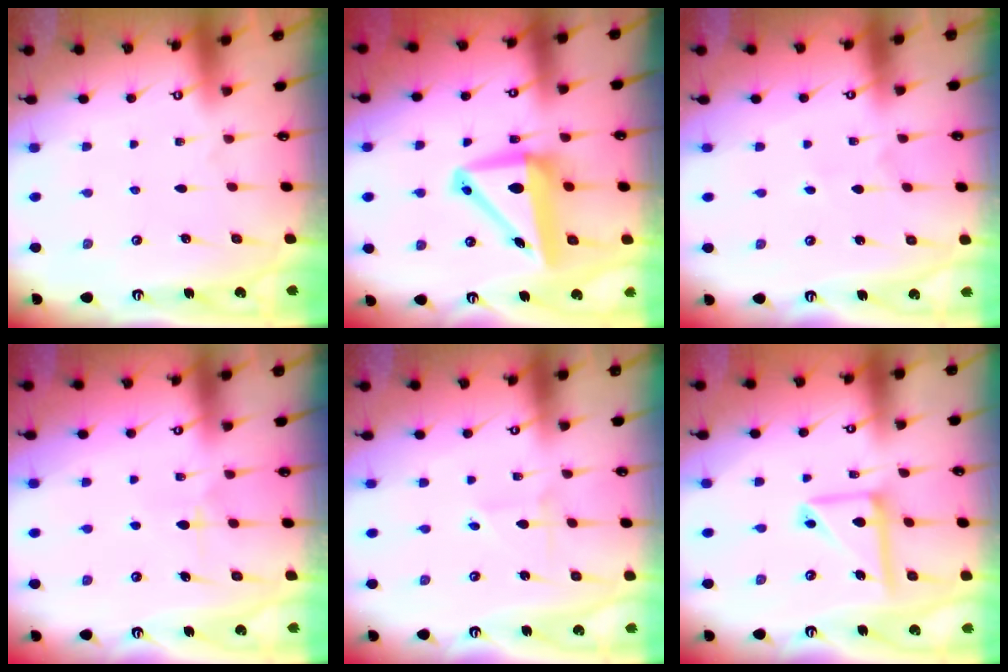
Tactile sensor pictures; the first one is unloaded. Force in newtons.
{"total": 11.3, "press": 10.9, "slide": 2.9}
{"total": 1.7, "press": 1.7, "slide": 0.1}
{"total": 6.0, "press": 6.0, "slide": 0.3}
{"total": 1.5, "press": 1.5, "slide": 0.1}
{"total": 13.0, "press": 12.9, "slide": 1.3}